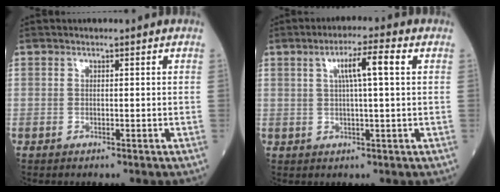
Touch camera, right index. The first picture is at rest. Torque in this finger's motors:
{"motor_torque": [0.20, 0.07, 0.12, 0.09]}